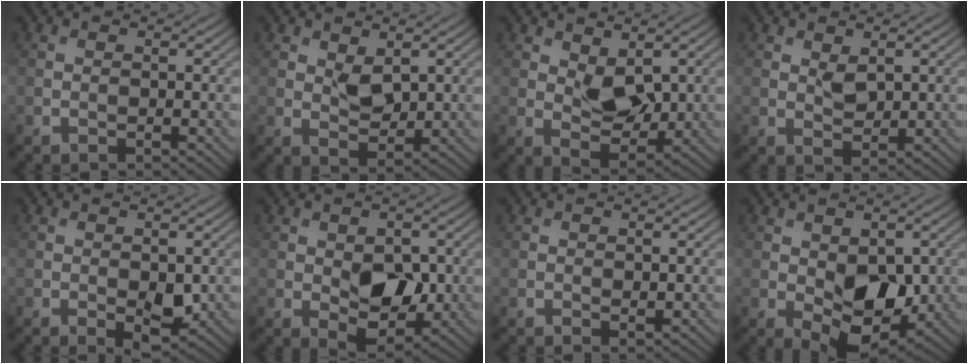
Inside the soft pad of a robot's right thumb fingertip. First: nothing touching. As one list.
[{"total": 3.2, "force": [1.3, 1.8, 2.3], "torque": [-0.045, -0.006, 0.027]}, {"total": 4.7, "force": [1.7, 2.8, 3.4], "torque": [-0.065, -0.010, 0.031]}, {"total": 2.2, "force": [0.9, 1.2, 1.6], "torque": [-0.031, -0.006, 0.020]}, {"total": 3.3, "force": [-0.6, 1.5, 2.9], "torque": [-0.042, -0.010, -0.004]}, {"total": 6.6, "force": [-0.3, 4.2, 5.1], "torque": [-0.086, -0.011, 0.000]}, {"total": 0.6, "force": [0.1, 0.3, 0.6], "torque": [-0.006, -0.003, 0.000]}, {"total": 8.7, "force": [-0.9, 5.2, 6.9], "torque": [-0.112, -0.018, -0.005]}]